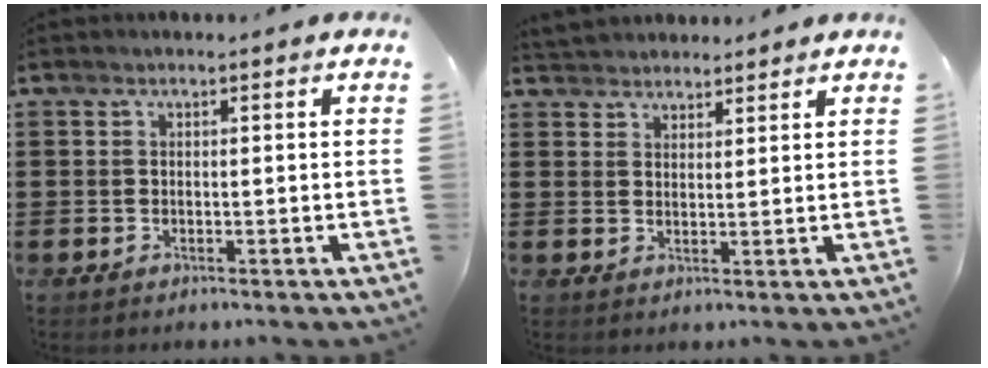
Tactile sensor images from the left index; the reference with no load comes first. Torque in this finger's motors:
{"motor_torque": [0.72, -0.74, 0.05, -0.01]}